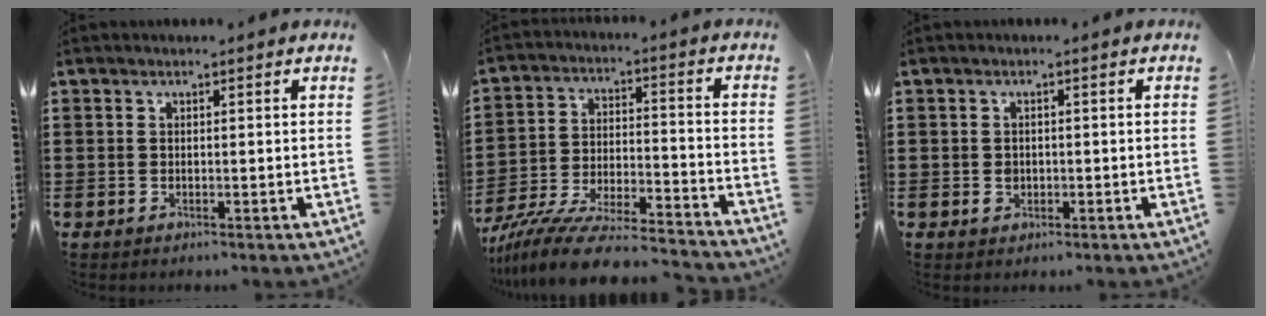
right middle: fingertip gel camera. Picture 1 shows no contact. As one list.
[{"total": 10.6, "force": [-9.7, 1.0, 4.2], "torque": [-0.087, 0.012, -0.194]}, {"total": 1.5, "force": [-0.2, 1.3, 0.8], "torque": [-0.017, 0.006, -0.005]}]